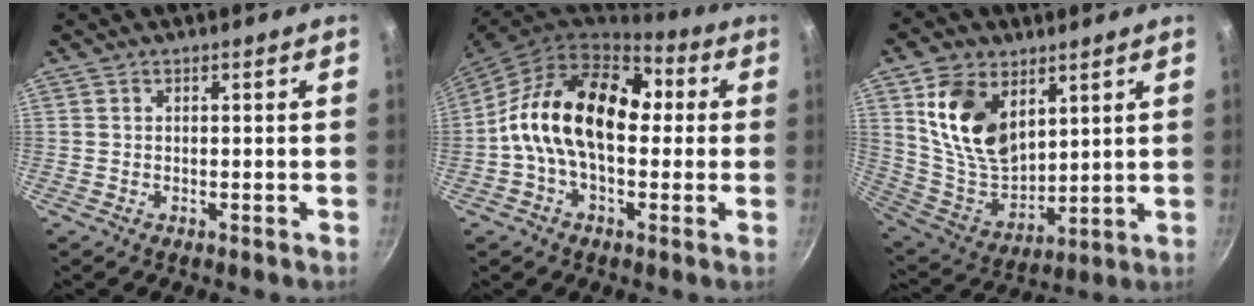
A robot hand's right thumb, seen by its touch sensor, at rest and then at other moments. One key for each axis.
{"total": 18.3, "fx": 1.4, "fy": 11.7, "fz": 14.0, "tx": -0.205, "ty": 0.032, "tz": -0.002}
{"total": 15.9, "fx": 6.5, "fy": 10.2, "fz": 10.4, "tx": -0.162, "ty": -0.042, "tz": 0.138}